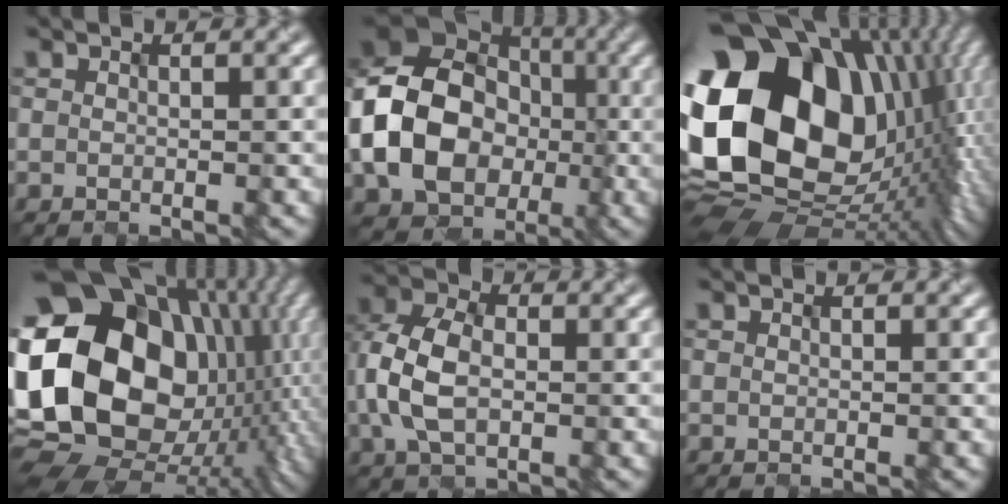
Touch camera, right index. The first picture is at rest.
{"total": 12.8, "force": [-2.2, 10.2, 7.4], "torque": [-0.147, 0.009, -0.050]}
{"total": 22.2, "force": [1.8, 16.6, 14.6], "torque": [-0.323, -0.027, 0.063]}
{"total": 22.6, "force": [1.2, 18.0, 13.6], "torque": [-0.286, -0.024, 0.021]}
{"total": 6.0, "force": [-0.8, 4.1, 4.3], "torque": [-0.107, 0.004, -0.020]}
{"total": 0.0}